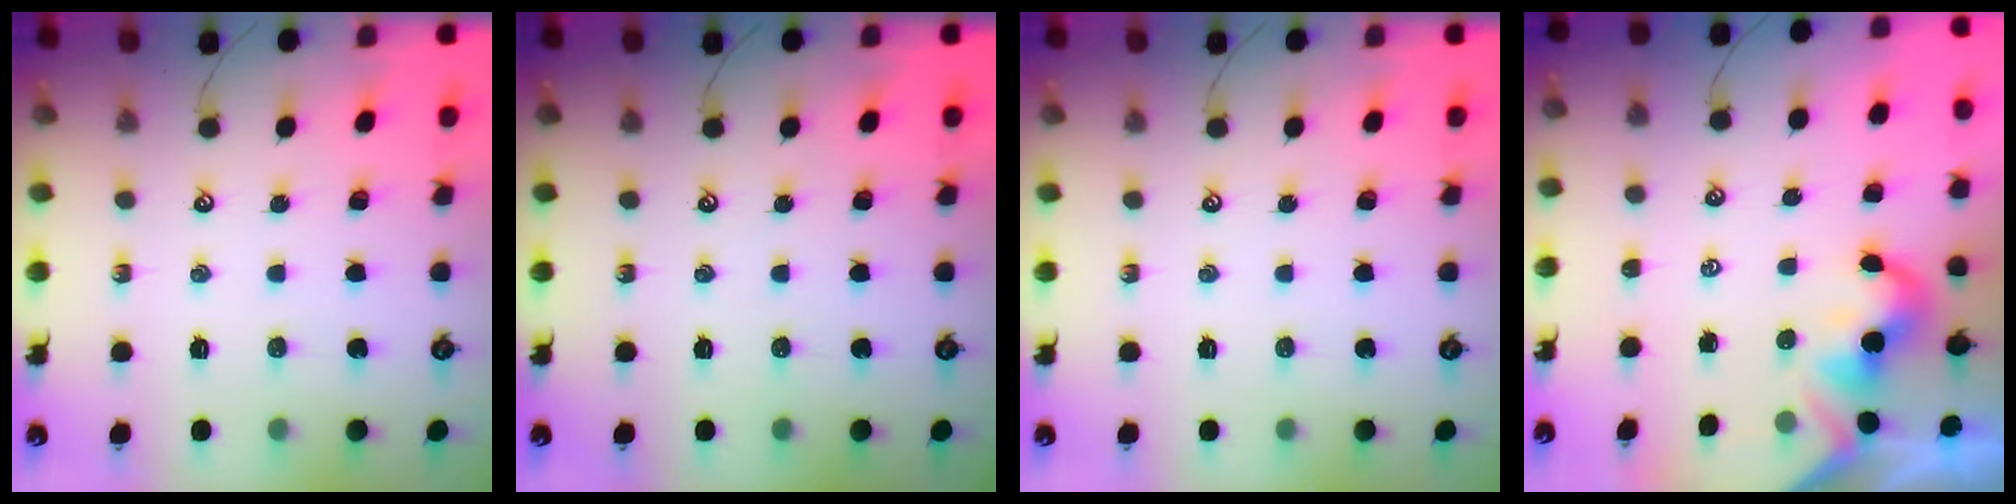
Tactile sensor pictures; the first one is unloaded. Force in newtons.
{"total": 0.0}
{"total": 0.0}
{"total": 2.1, "press": 2.1, "slide": 0.4}